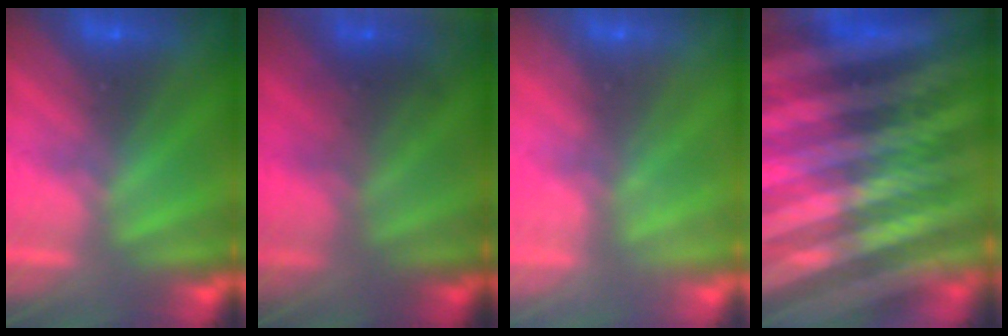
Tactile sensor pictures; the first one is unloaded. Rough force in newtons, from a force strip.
{"total": 7.1}
{"total": 2.1}
{"total": 7.8}